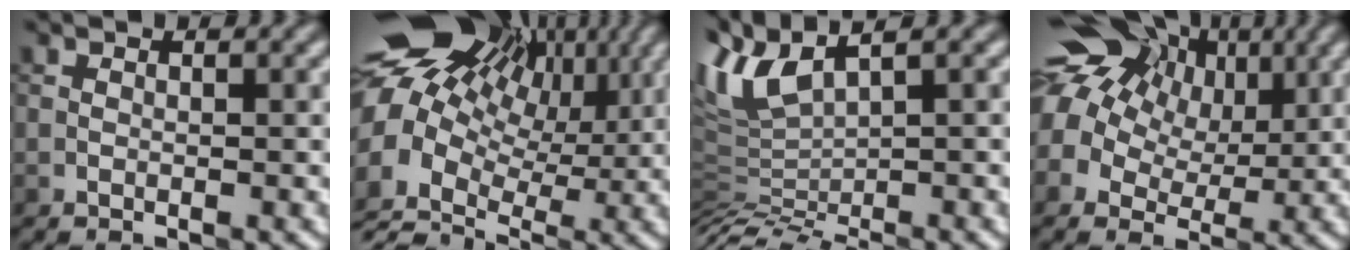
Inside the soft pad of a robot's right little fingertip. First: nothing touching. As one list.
[{"total": 14.2, "force": [1.2, 10.5, 9.5], "torque": [-0.203, 0.018, 0.035]}, {"total": 4.7, "force": [0.5, 1.4, 4.5], "torque": [-0.082, 0.000, 0.014]}, {"total": 15.5, "force": [6.4, 11.5, 8.2], "torque": [-0.184, 0.055, 0.098]}]